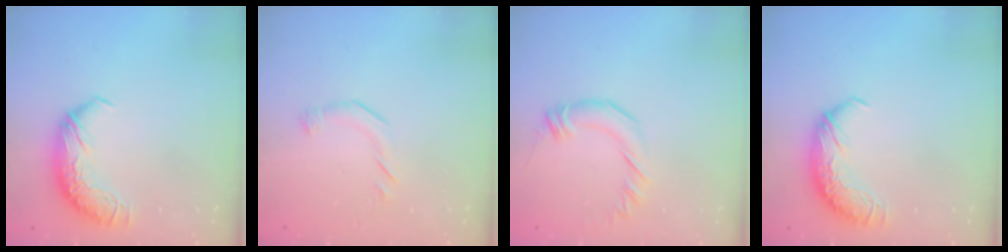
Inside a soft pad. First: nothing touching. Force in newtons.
{"total": 5.7, "press": 5.6, "slide": 1.0}
{"total": 1.9, "press": 1.9, "slide": 0.4}
{"total": 0.0}